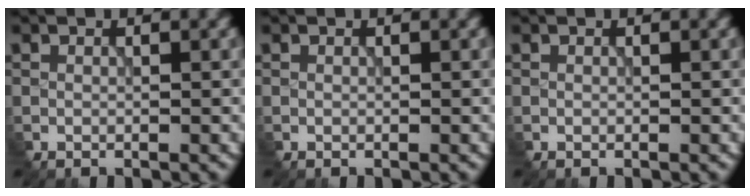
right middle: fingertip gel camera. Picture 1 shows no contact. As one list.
[{"total": 0.0}, {"total": 0.0}]